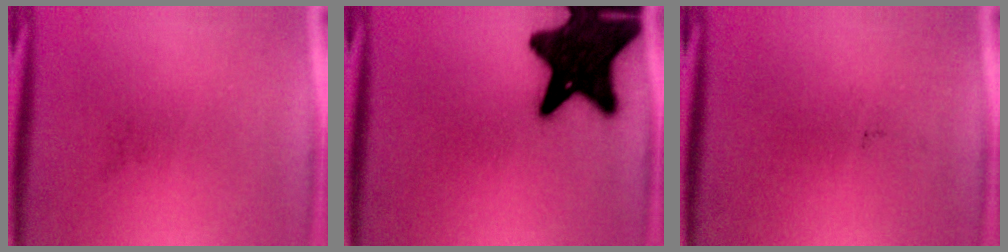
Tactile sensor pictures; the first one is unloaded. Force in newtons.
{"total": 19.3}
{"total": 0.0}